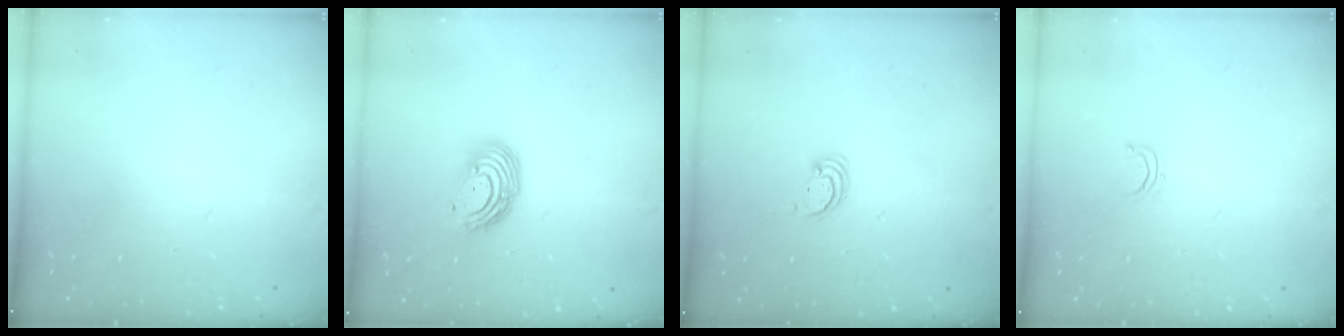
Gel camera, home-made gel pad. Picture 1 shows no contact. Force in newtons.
{"total": 9.8, "press": 9.7, "slide": 0.9}
{"total": 2.8, "press": 2.8, "slide": 0.2}
{"total": 2.8, "press": 2.8, "slide": 0.2}